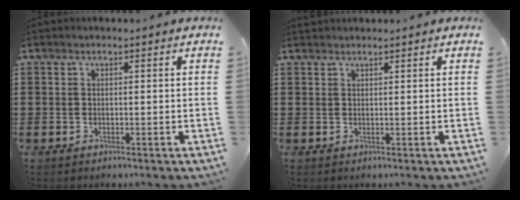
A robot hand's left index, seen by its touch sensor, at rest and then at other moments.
{"total": 0.8, "force": [0.8, 0.2, 0.0], "torque": [-0.002, 0.000, 0.017]}